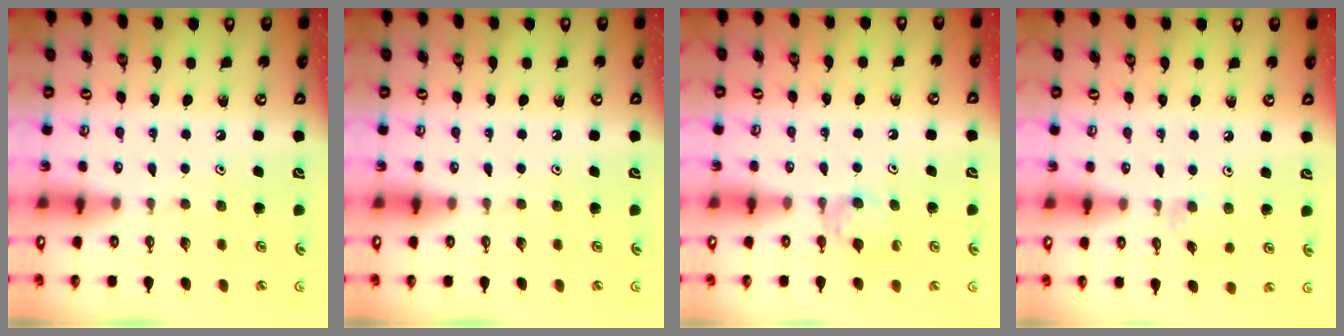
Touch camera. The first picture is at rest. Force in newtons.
{"total": 0.0}
{"total": 6.6, "press": 6.6, "slide": 0.5}
{"total": 2.7, "press": 2.6, "slide": 0.4}